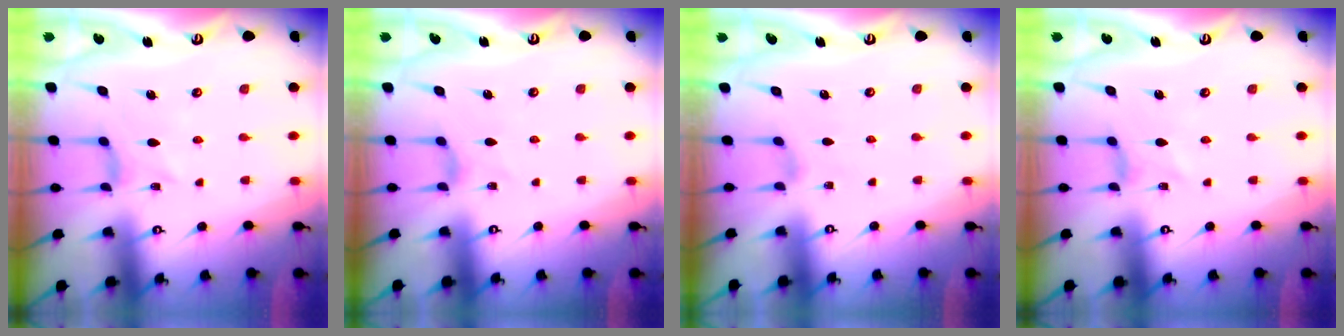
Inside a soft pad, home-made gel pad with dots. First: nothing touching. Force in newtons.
{"total": 2.3, "press": 2.3, "slide": 0.4}
{"total": 1.1, "press": 1.1, "slide": 0.4}
{"total": 0.0}